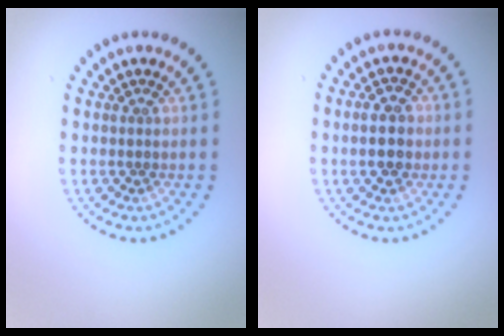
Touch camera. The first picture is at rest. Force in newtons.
{"total": 2.5, "press": 2.5, "slide": 0.1}